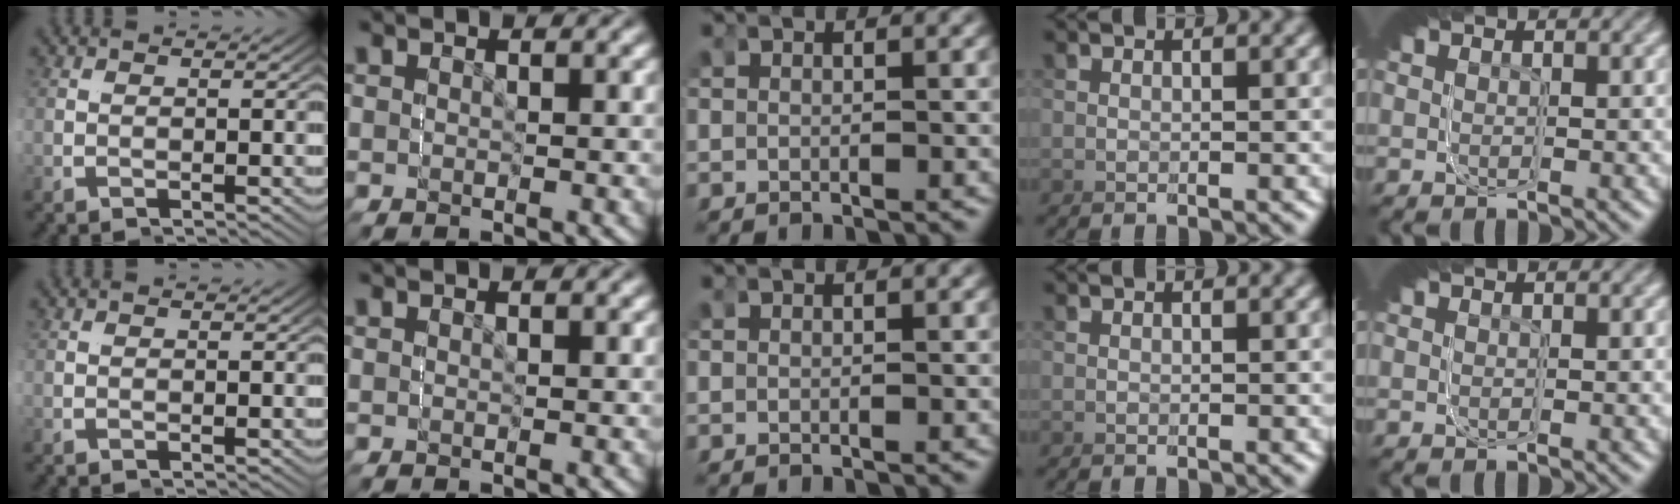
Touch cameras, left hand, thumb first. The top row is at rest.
{}